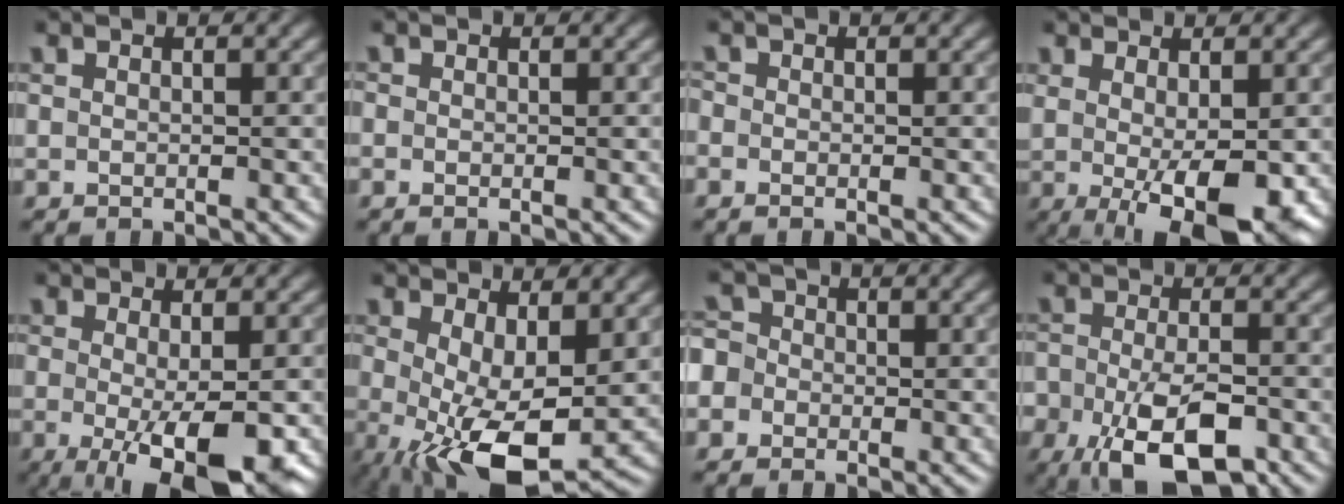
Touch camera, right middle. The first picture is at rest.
{"total": 0.0}
{"total": 0.6, "force": [-0.4, 0.4, 0.3], "torque": [-0.005, -0.004, -0.011]}
{"total": 7.3, "force": [-1.0, 2.3, 6.8], "torque": [-0.117, -0.017, -0.005]}
{"total": 7.4, "force": [-2.0, 2.2, 6.8], "torque": [-0.119, -0.022, -0.023]}
{"total": 8.9, "force": [-1.4, 3.8, 7.9], "torque": [-0.150, -0.020, -0.016]}
{"total": 3.9, "force": [-1.3, 3.4, 1.2], "torque": [-0.014, 0.017, -0.053]}
{"total": 9.3, "force": [-4.6, 4.9, 6.4], "torque": [-0.131, -0.033, -0.063]}